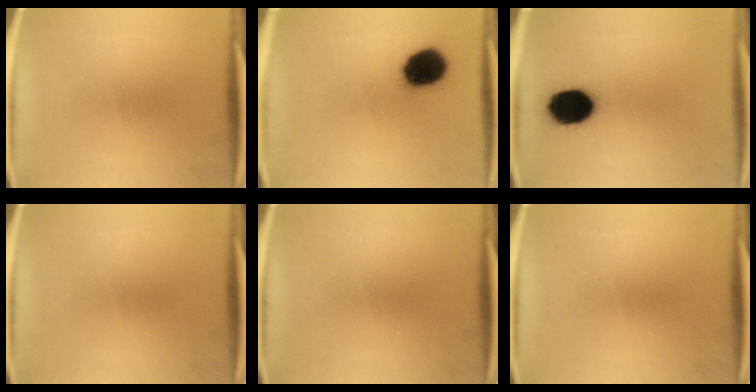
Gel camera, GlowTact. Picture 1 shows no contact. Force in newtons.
{"total": 13.4}
{"total": 12.7}
{"total": 0.0}
{"total": 0.0}
{"total": 0.0}